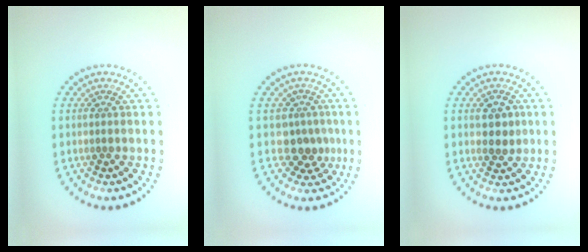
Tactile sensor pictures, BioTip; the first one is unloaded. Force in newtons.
{"total": 2.7, "press": 2.0, "slide": 1.8}
{"total": 2.3, "press": 2.2, "slide": 0.3}